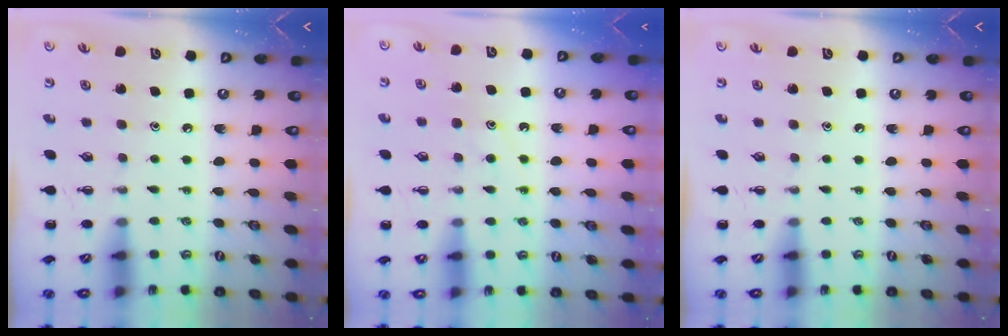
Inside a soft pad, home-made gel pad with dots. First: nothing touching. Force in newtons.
{"total": 11.3, "press": 11.2, "slide": 1.0}
{"total": 0.0}